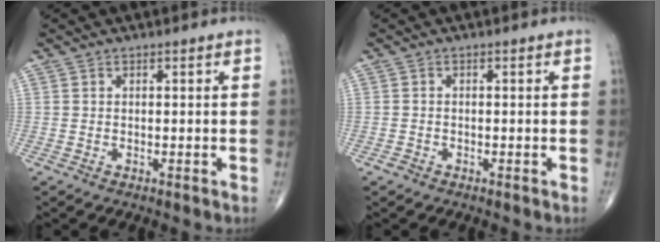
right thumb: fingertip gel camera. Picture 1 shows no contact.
{"total": 0.9, "force": [-0.6, 0.6, 0.2], "torque": [-0.003, 0.002, -0.016]}